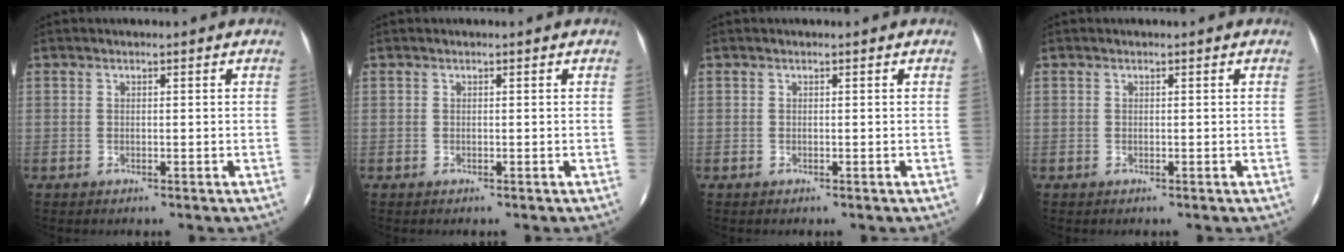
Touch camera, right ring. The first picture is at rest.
{"total": 0.0}
{"total": 0.0}
{"total": 0.0}